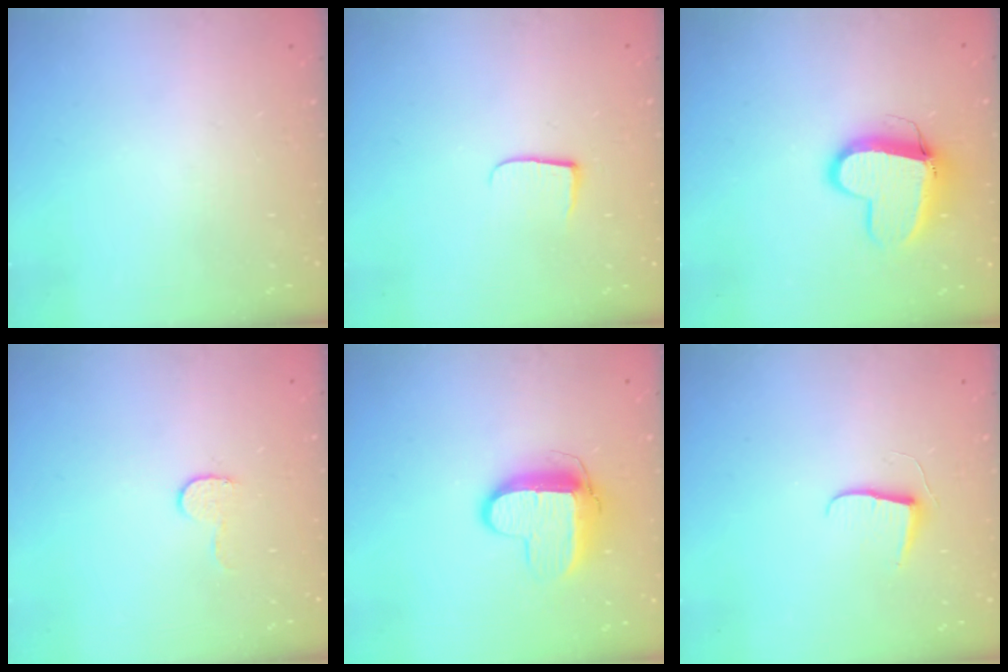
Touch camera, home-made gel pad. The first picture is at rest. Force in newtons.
{"total": 5.2, "press": 5.2, "slide": 0.7}
{"total": 11.6, "press": 11.6, "slide": 1.2}
{"total": 5.6, "press": 5.6, "slide": 0.5}
{"total": 11.1, "press": 11.1, "slide": 0.8}
{"total": 6.8, "press": 6.8, "slide": 0.5}